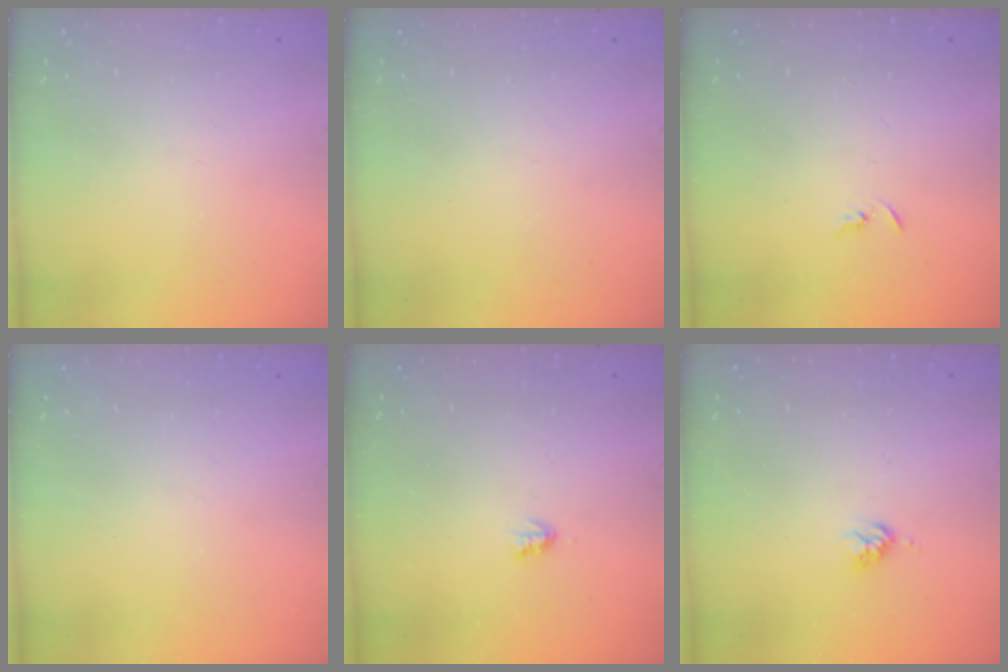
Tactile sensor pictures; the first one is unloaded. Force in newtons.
{"total": 0.0}
{"total": 2.4, "press": 2.3, "slide": 0.2}
{"total": 0.0}
{"total": 1.9, "press": 1.8, "slide": 0.4}
{"total": 3.6, "press": 3.5, "slide": 0.4}